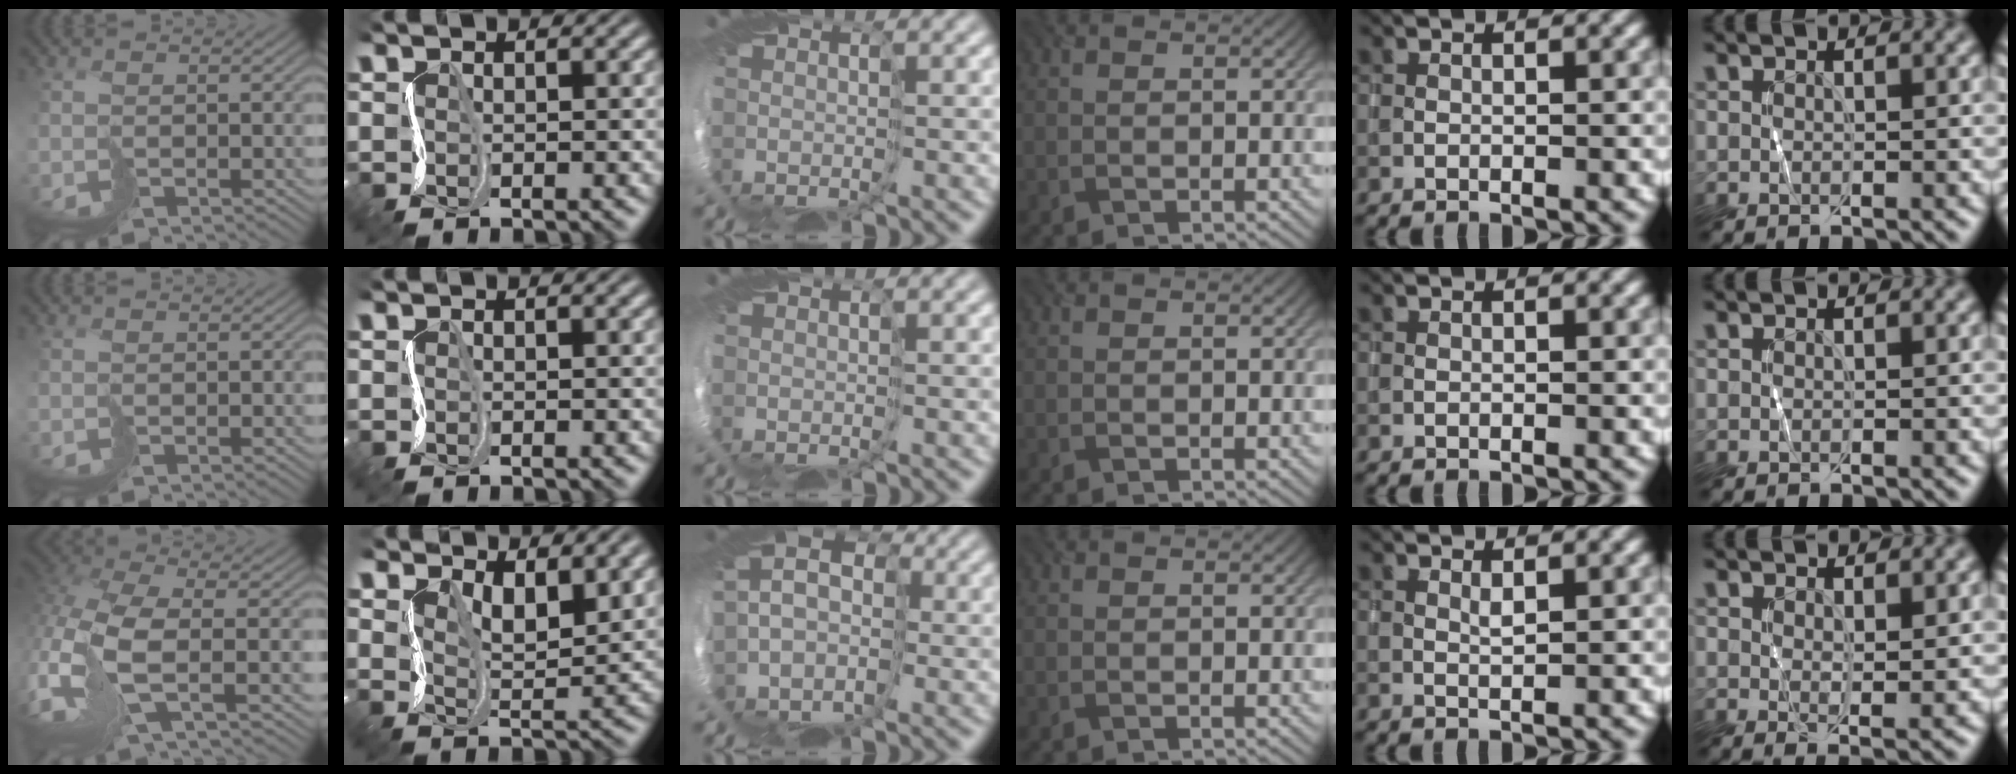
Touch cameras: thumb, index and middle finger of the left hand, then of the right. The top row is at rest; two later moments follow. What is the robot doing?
{"motion": "cut", "object": "wrapping paper"}